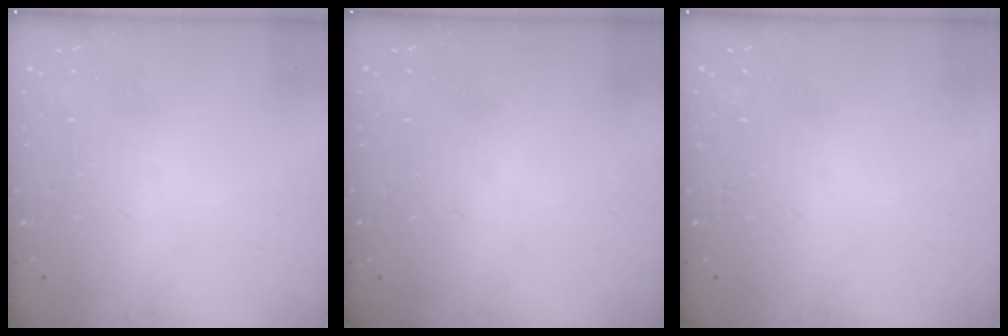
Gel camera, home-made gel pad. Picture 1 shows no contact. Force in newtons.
{"total": 2.8, "press": 2.2, "slide": 1.7}
{"total": 0.0}